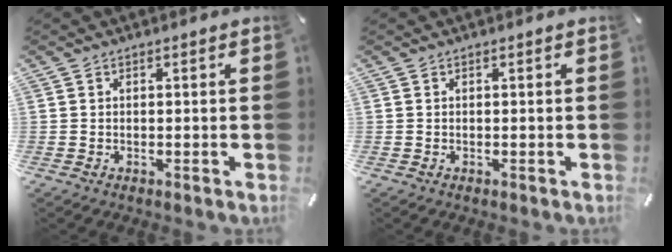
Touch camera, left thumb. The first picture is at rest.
{"total": 0.0}